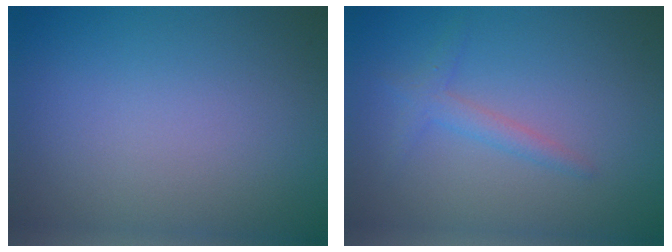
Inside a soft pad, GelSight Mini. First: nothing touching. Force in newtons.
{"total": 1.7, "press": 1.7, "slide": 0.1}